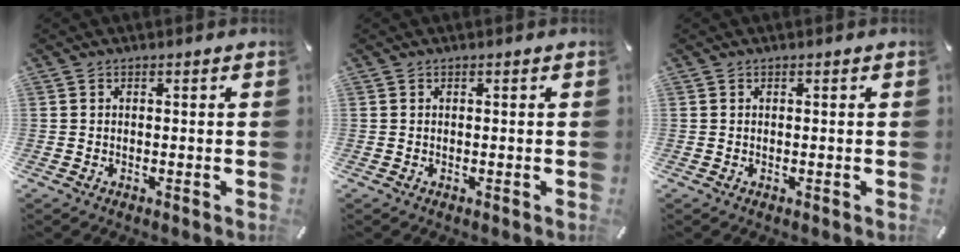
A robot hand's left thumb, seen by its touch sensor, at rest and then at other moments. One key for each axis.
{"total": 0.0}
{"total": 0.0}